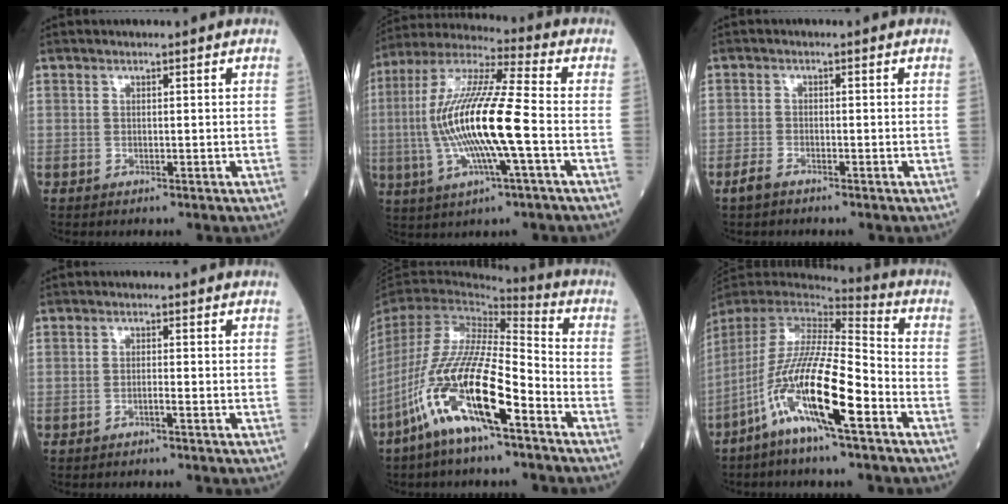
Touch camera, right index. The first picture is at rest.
{"total": 17.1, "force": [-2.4, 1.3, 16.9], "torque": [-0.345, 0.002, -0.050]}
{"total": 2.0, "force": [-1.6, 0.5, 1.0], "torque": [-0.027, -0.002, -0.032]}
{"total": 0.9, "force": [-0.6, -0.2, 0.6], "torque": [-0.012, 0.001, -0.013]}
{"total": 18.5, "force": [-9.6, 3.0, 15.5], "torque": [-0.336, -0.027, -0.182]}
{"total": 16.9, "force": [-8.2, 1.2, 14.7], "torque": [-0.305, -0.026, -0.160]}